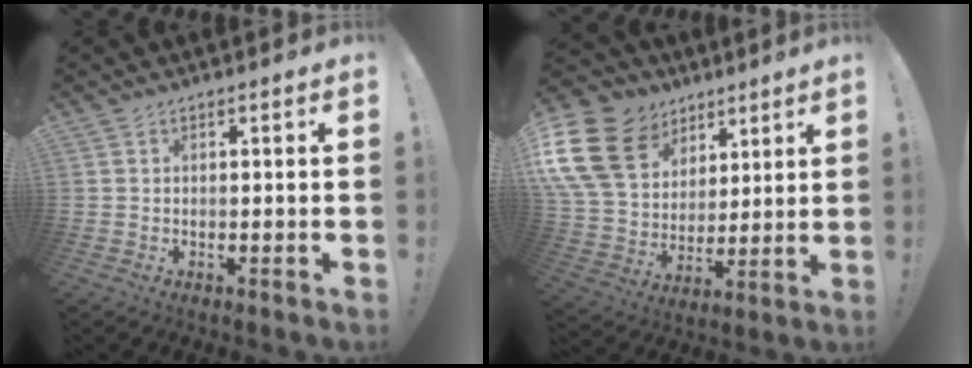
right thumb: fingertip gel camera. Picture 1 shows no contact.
{"total": 20.0, "force": [9.0, 14.5, 10.4], "torque": [-0.203, -0.044, 0.185]}